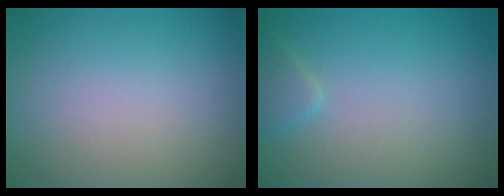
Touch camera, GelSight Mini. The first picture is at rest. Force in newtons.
{"total": 1.4, "press": 1.4, "slide": 0.1}